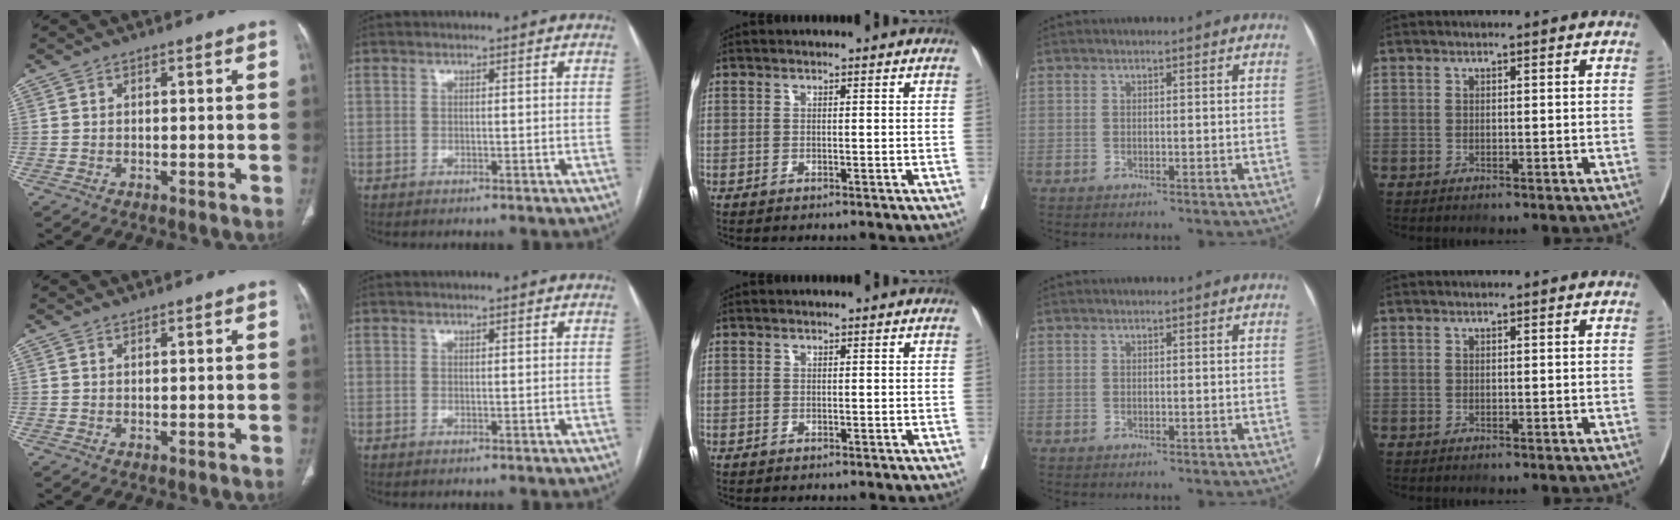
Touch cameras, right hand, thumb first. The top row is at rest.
{"thumb": {"total": 0.6, "force": [0.6, 0.1, 0.1], "torque": [-0.001, -0.005, 0.011]}, "index": {"total": 0.5, "force": [0.3, 0.1, 0.4], "torque": [-0.010, 0.001, 0.005]}}